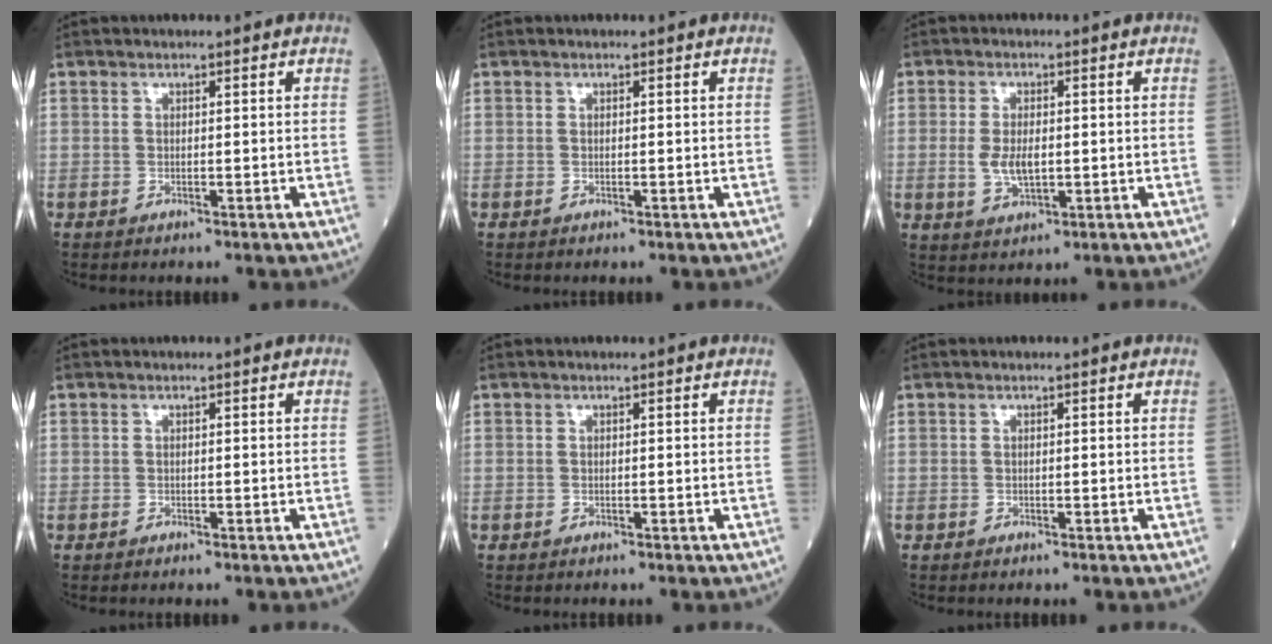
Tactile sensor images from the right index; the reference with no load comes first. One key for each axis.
{"total": 0.0}
{"total": 4.7, "fx": -0.3, "fy": 2.1, "fz": 4.2, "tx": -0.089, "ty": -0.005, "tz": -0.002}
{"total": 0.0}
{"total": 0.0}
{"total": 0.0}